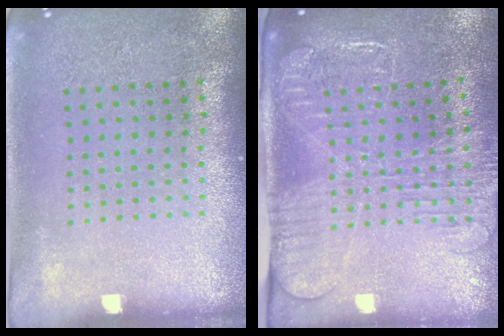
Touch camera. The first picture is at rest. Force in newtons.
{"total": 2.6, "press": 2.1, "slide": 1.6}